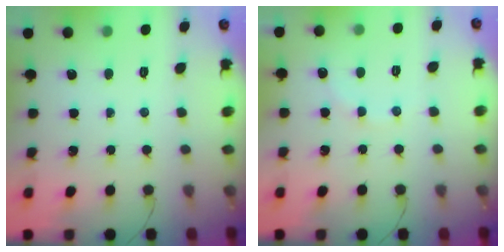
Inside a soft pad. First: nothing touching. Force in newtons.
{"total": 5.0, "press": 4.8, "slide": 1.6}